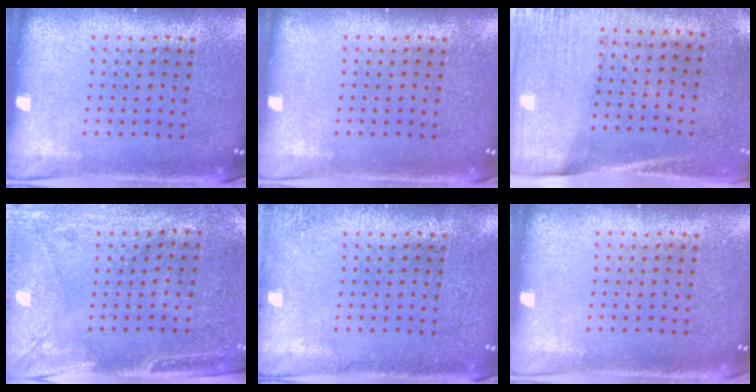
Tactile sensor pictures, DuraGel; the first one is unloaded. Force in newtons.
{"total": 0.0}
{"total": 2.7, "press": 2.4, "slide": 1.4}
{"total": 3.0, "press": 2.4, "slide": 1.8}
{"total": 1.3, "press": 1.3, "slide": 0.2}
{"total": 0.0}